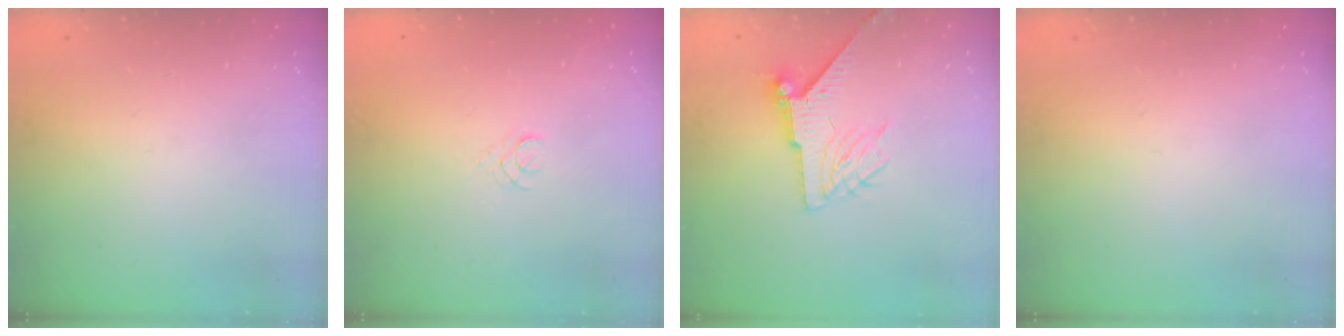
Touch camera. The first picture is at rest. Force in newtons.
{"total": 1.5, "press": 1.5, "slide": 0.2}
{"total": 8.0, "press": 8.0, "slide": 0.1}
{"total": 0.0}